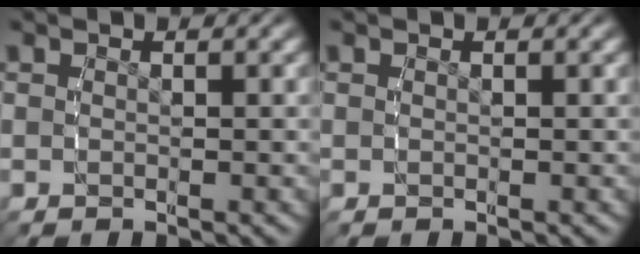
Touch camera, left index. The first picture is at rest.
{"total": 0.0}